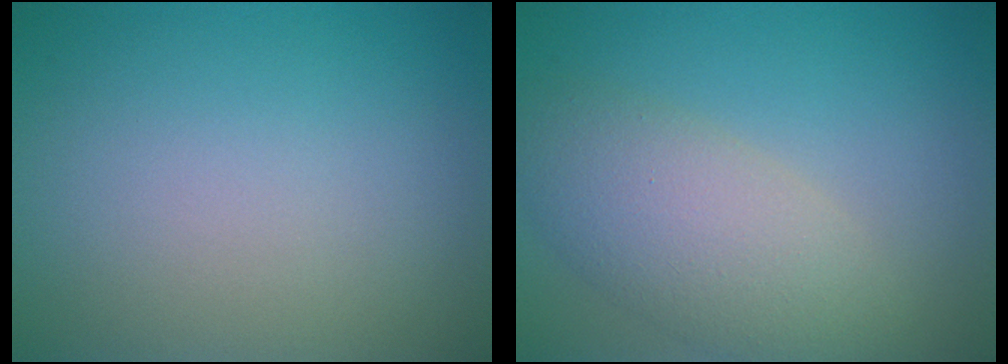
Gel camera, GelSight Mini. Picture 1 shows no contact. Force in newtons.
{"total": 5.5, "press": 5.4, "slide": 0.5}